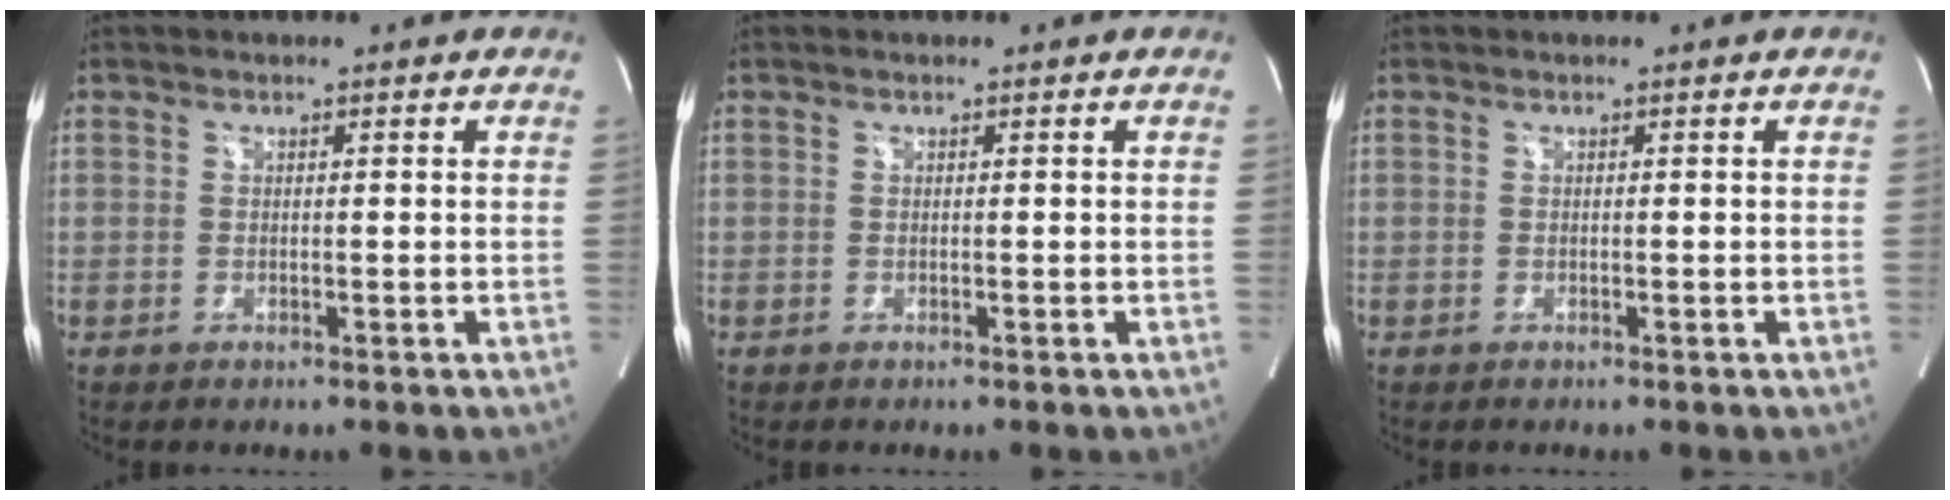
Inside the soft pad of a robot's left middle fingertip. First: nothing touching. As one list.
[{"total": 0.0}, {"total": 0.0}]